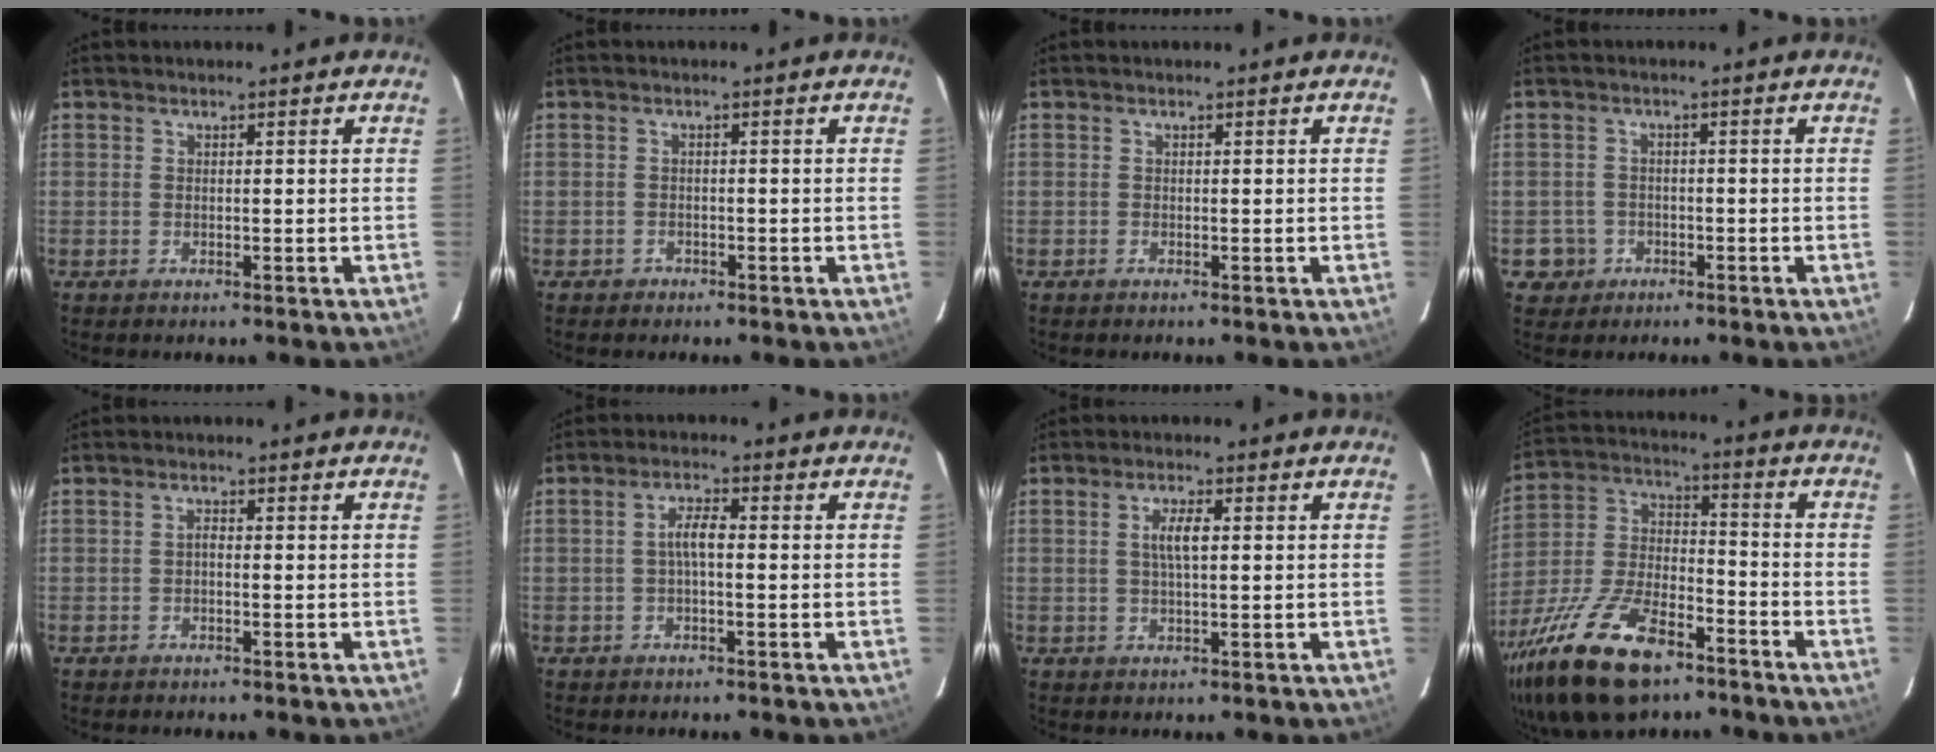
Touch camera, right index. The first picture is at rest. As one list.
[{"total": 1.6, "force": [-1.0, 1.2, 0.1], "torque": [-0.004, 0.006, -0.015]}, {"total": 0.0}, {"total": 4.4, "force": [-1.5, 4.1, 0.1], "torque": [-0.011, 0.021, -0.022]}, {"total": 0.8, "force": [-0.4, 0.3, 0.6], "torque": [-0.010, 0.005, -0.009]}, {"total": 3.2, "force": [-0.3, 0.8, 3.1], "torque": [-0.059, 0.009, -0.005]}, {"total": 3.4, "force": [0.6, 0.8, 3.3], "torque": [-0.062, 0.004, 0.011]}, {"total": 23.3, "force": [-14.8, 10.1, 14.9], "torque": [-0.314, -0.019, -0.261]}]